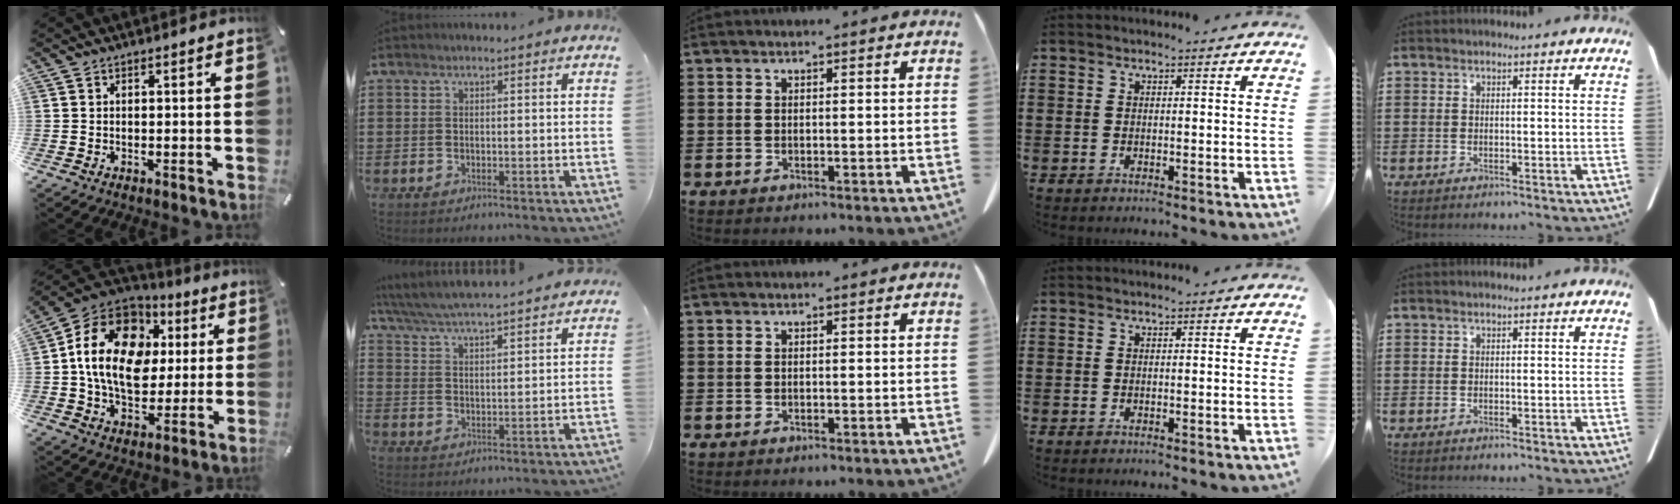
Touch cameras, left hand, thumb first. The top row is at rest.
{"thumb": {"total": 18.9, "force": [2.6, 14.1, 12.4], "torque": [-0.240, -0.002, 0.041]}, "index": {"total": 5.3, "force": [5.2, -0.2, 1.2], "torque": [-0.049, -0.035, 0.087]}}